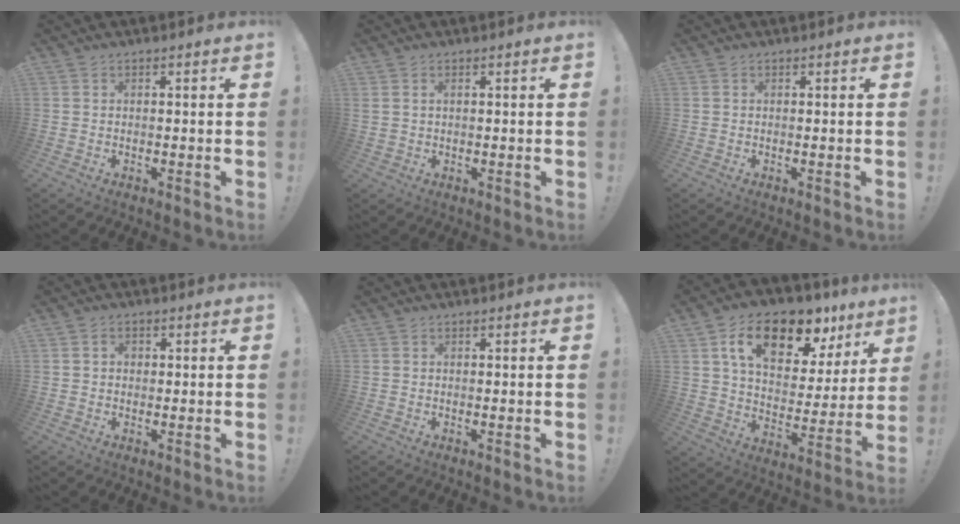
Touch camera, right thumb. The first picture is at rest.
{"total": 1.4, "force": [0.7, 0.9, 0.9], "torque": [-0.018, 0.002, 0.012]}
{"total": 0.0}
{"total": 1.8, "force": [0.1, 1.4, 1.0], "torque": [-0.014, 0.002, -0.001]}
{"total": 0.0}
{"total": 18.7, "force": [10.4, 10.0, 11.9], "torque": [-0.189, -0.046, 0.180]}